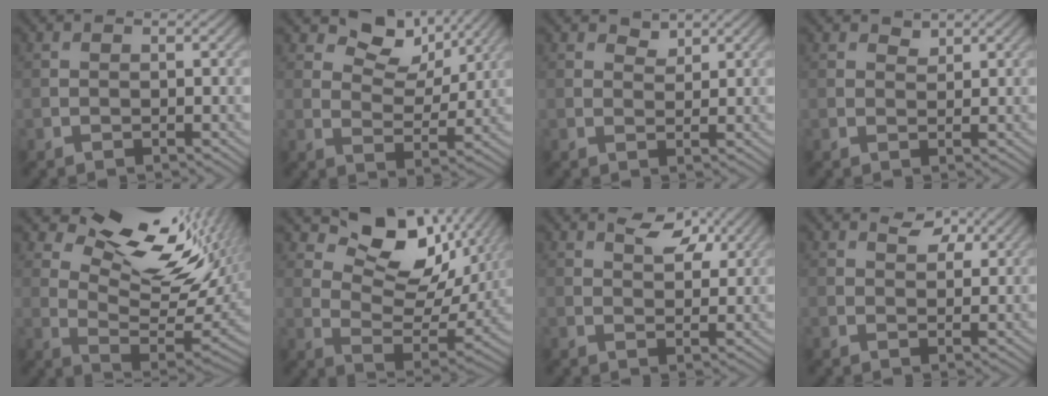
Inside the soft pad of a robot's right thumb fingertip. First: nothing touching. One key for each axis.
{"total": 6.7, "fx": 4.6, "fy": 3.5, "fz": 3.4, "tx": -0.057, "ty": -0.012, "tz": 0.076}
{"total": 1.5, "fx": 1.3, "fy": 0.6, "fz": 0.5, "tx": -0.010, "ty": -0.004, "tz": 0.025}
{"total": 1.1, "fx": 1.0, "fy": 0.5, "fz": 0.3, "tx": -0.008, "ty": -0.004, "tz": 0.019}
{"total": 15.7, "fx": 7.8, "fy": 7.1, "fz": 11.6, "tx": -0.192, "ty": 0.001, "tz": 0.134}
{"total": 12.3, "fx": 6.8, "fy": 6.3, "fz": 8.1, "tx": -0.147, "ty": -0.008, "tz": 0.119}
{"total": 4.6, "fx": 2.7, "fy": 2.1, "fz": 3.0, "tx": -0.054, "ty": -0.002, "tz": 0.048}
{"total": 2.6, "fx": 1.7, "fy": 1.3, "fz": 1.4, "tx": -0.023, "ty": -0.004, "tz": 0.032}